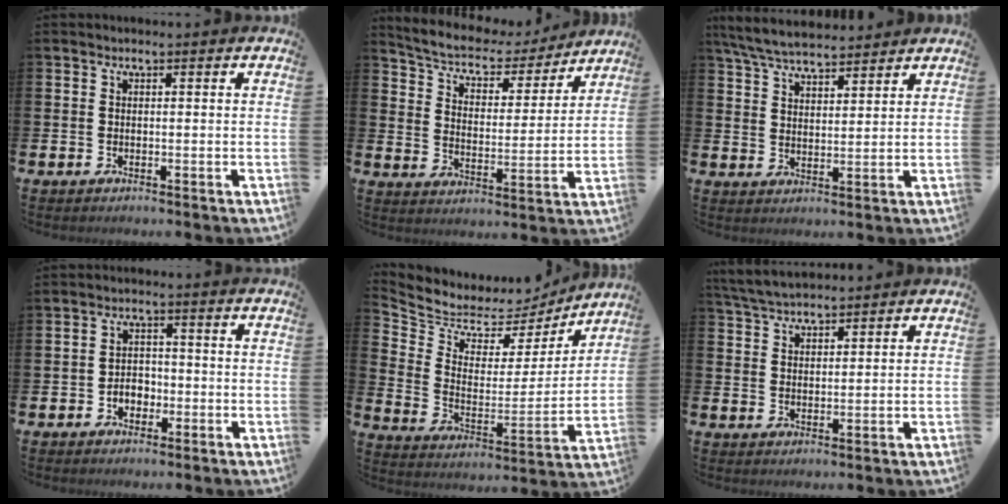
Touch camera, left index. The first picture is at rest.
{"total": 6.2, "force": [5.8, 1.6, 1.5], "torque": [-0.059, -0.047, 0.095]}
{"total": 6.3, "force": [6.0, 1.0, 1.6], "torque": [-0.053, -0.022, 0.109]}
{"total": 2.9, "force": [-1.4, 2.2, 1.2], "torque": [-0.019, 0.002, -0.032]}
{"total": 6.0, "force": [5.5, 2.4, -0.1], "torque": [-0.046, -0.052, 0.092]}
{"total": 4.3, "force": [4.2, 0.6, 0.6], "torque": [-0.029, -0.012, 0.078]}